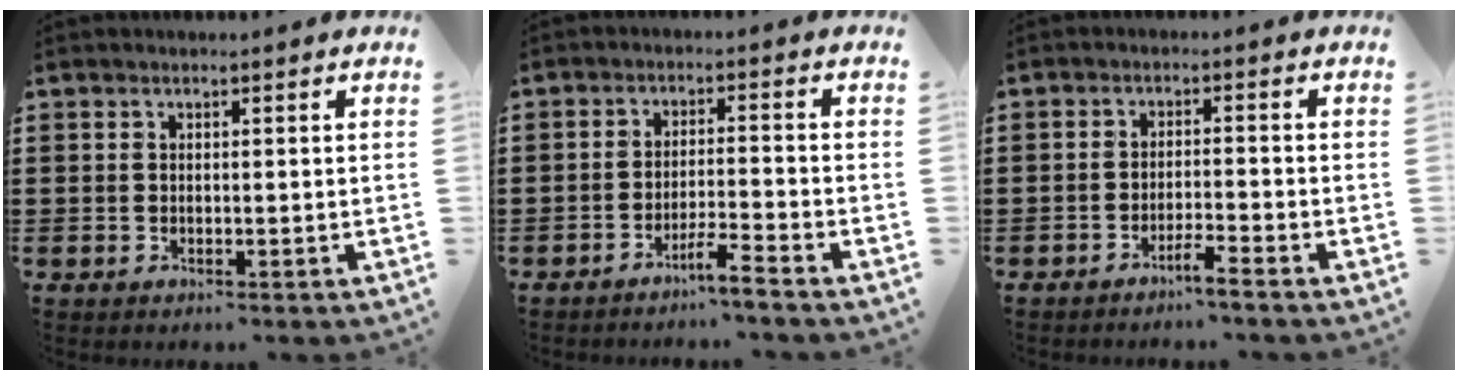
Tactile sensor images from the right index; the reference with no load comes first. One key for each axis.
{"total": 4.1, "fx": -3.6, "fy": -0.5, "fz": 1.9, "tx": -0.040, "ty": -0.006, "tz": -0.070}
{"total": 2.8, "fx": -2.4, "fy": -0.3, "fz": 1.4, "tx": -0.026, "ty": 0.001, "tz": -0.045}